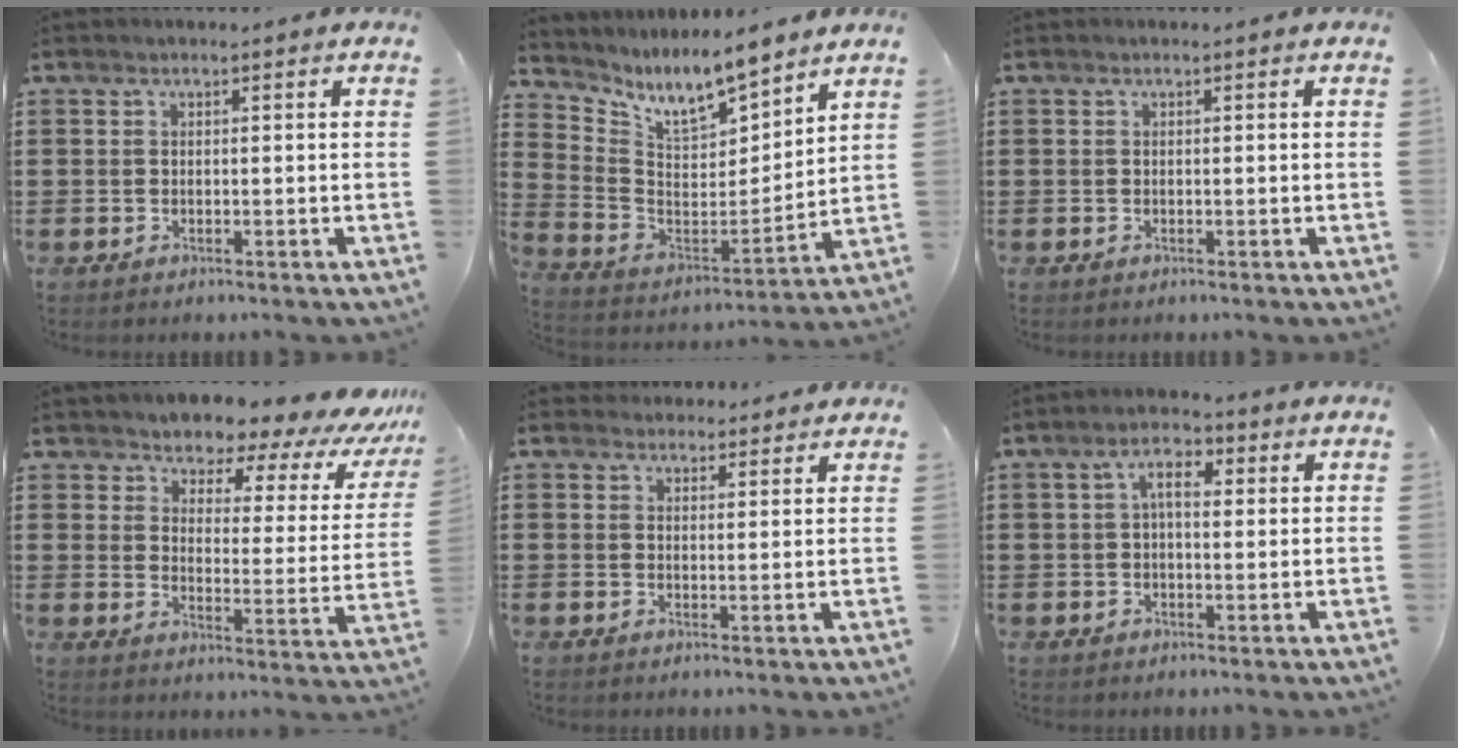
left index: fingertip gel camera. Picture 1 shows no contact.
{"total": 8.8, "force": [7.9, 1.9, 3.4], "torque": [-0.095, -0.052, 0.137]}
{"total": 0.0}
{"total": 5.1, "force": [4.6, 2.0, 1.2], "torque": [-0.046, -0.034, 0.074]}
{"total": 2.7, "force": [2.5, 0.9, 0.0], "torque": [0.000, -0.004, 0.048]}
{"total": 4.7, "force": [1.1, 2.5, 3.8], "torque": [-0.075, 0.011, 0.012]}